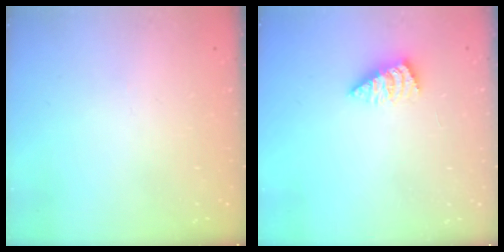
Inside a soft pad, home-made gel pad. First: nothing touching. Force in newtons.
{"total": 5.0, "press": 5.0, "slide": 0.4}